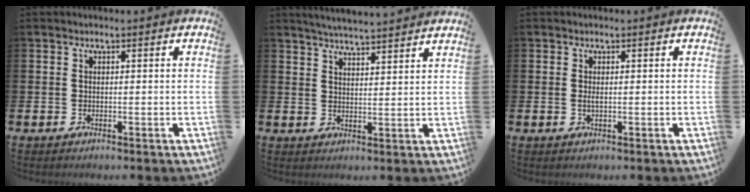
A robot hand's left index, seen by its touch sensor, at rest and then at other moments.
{"total": 4.6, "force": [4.6, -0.3, 0.5], "torque": [-0.020, -0.029, 0.081]}
{"total": 0.8, "force": [0.0, 0.2, 0.7], "torque": [-0.014, 0.001, 0.000]}